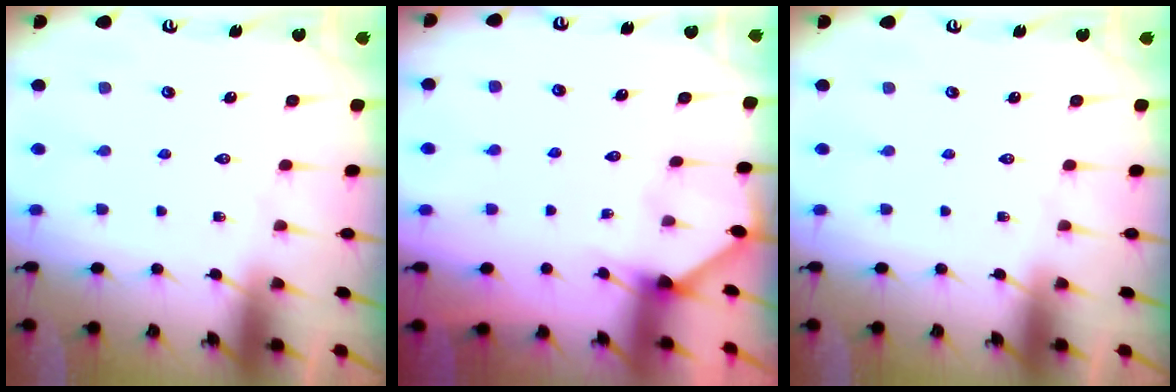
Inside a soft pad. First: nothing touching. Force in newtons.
{"total": 2.3, "press": 2.3, "slide": 0.3}
{"total": 0.0}